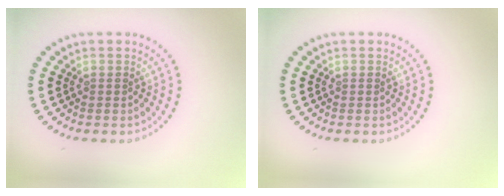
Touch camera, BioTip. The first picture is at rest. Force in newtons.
{"total": 0.0}